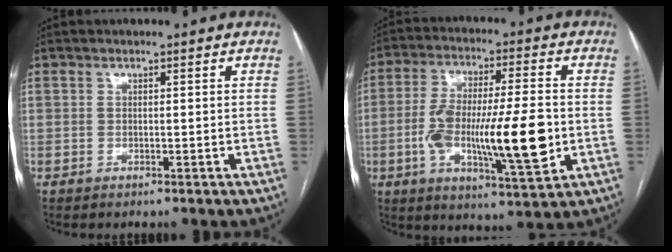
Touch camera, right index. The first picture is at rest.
{"total": 17.0, "force": [-2.8, 3.1, 16.5], "torque": [-0.296, -0.006, -0.043]}